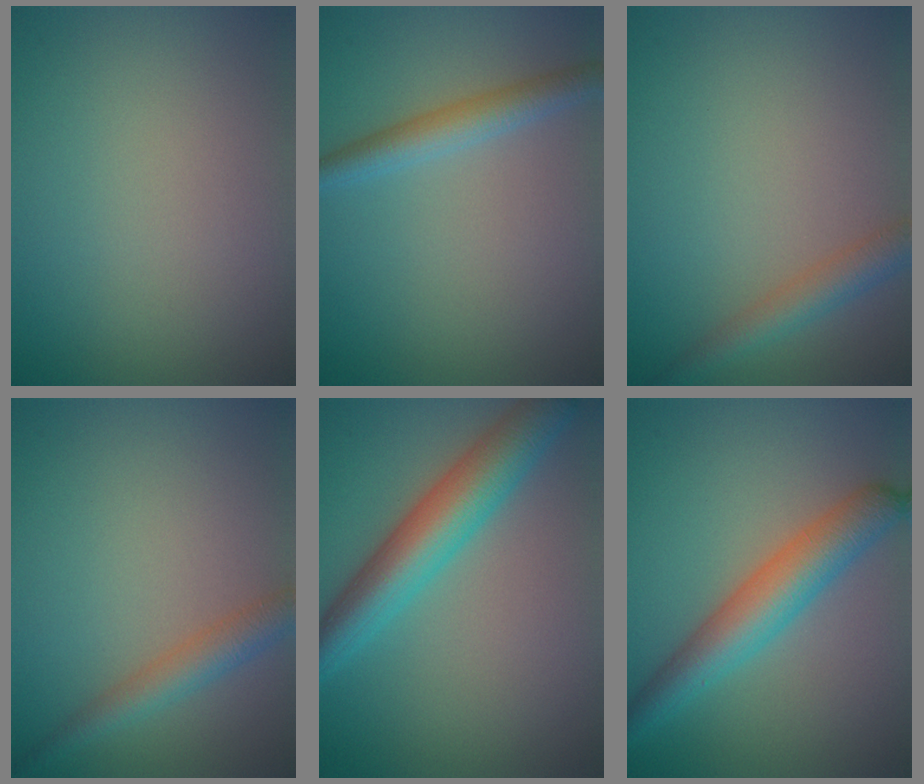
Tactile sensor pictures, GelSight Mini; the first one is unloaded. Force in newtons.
{"total": 2.8, "press": 2.8, "slide": 0.0}
{"total": 2.8, "press": 2.8, "slide": 0.1}
{"total": 2.8, "press": 2.8, "slide": 0.2}
{"total": 6.4, "press": 6.4, "slide": 0.1}
{"total": 5.4, "press": 5.4, "slide": 0.1}